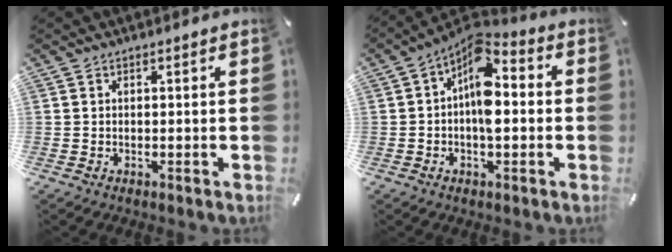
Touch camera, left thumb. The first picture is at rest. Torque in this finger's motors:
{"motor_torque": [2.06, 2.33, 0.90, -0.63, 0.28]}